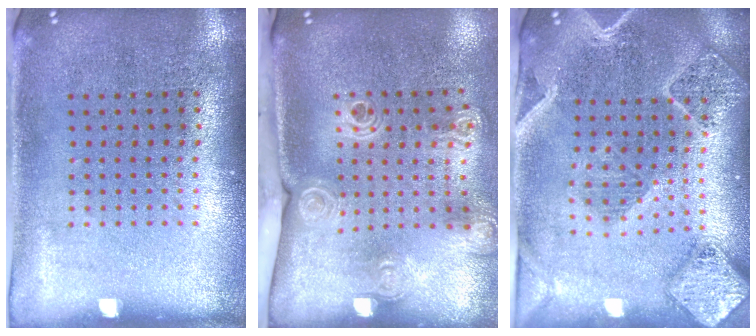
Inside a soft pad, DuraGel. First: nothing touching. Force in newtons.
{"total": 2.0, "press": 1.5, "slide": 1.4}
{"total": 2.5, "press": 2.3, "slide": 1.1}